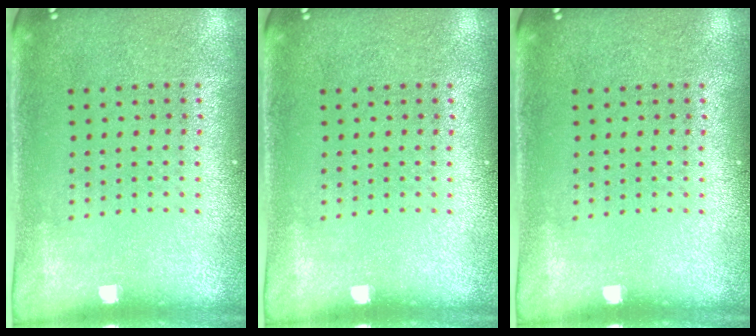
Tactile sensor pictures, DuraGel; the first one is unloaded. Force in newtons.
{"total": 0.0}
{"total": 0.0}